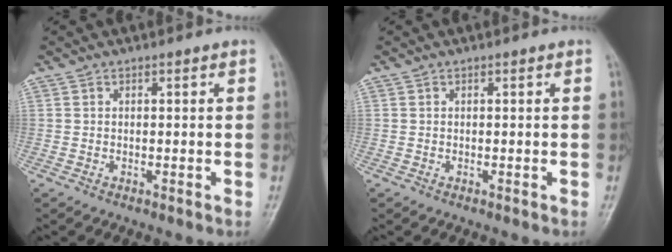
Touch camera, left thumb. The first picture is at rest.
{"total": 0.0}